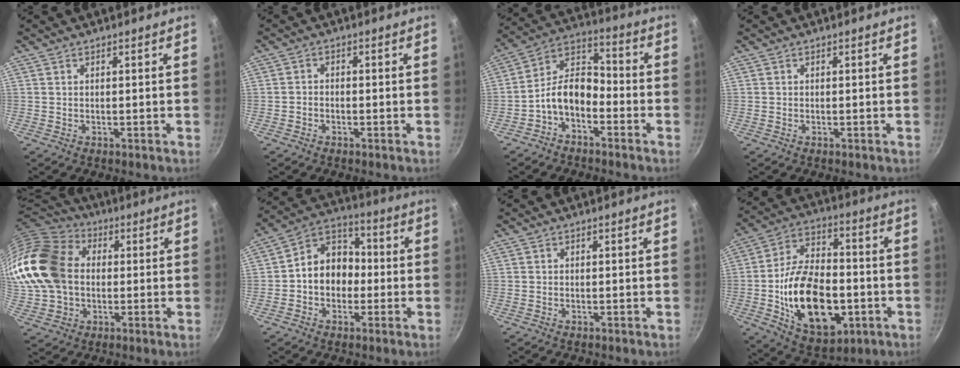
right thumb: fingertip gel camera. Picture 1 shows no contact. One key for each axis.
{"total": 1.5, "fx": -1.1, "fy": 0.9, "fz": 0.6, "tx": -0.013, "ty": 0.010, "tz": -0.023}
{"total": 9.5, "fx": -4.1, "fy": 5.9, "fz": 6.2, "tx": -0.097, "ty": 0.063, "tz": -0.091}
{"total": 0.0}
{"total": 24.9, "fx": 2.2, "fy": 18.8, "fz": 16.2, "tx": -0.354, "ty": 0.045, "tz": 0.037}
{"total": 11.1, "fx": -1.2, "fy": 9.0, "fz": 6.5, "tx": -0.053, "ty": 0.038, "tz": -0.036}
{"total": 0.0}
{"total": 23.0, "fx": -4.7, "fy": 13.8, "fz": 17.8, "tx": -0.281, "ty": 0.026, "tz": -0.069}